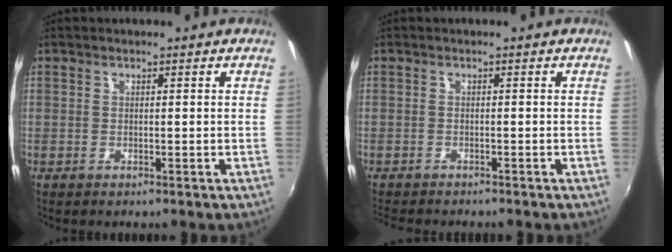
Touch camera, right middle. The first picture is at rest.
{"total": 3.7, "force": [-3.5, 0.6, 1.2], "torque": [-0.033, -0.017, -0.062]}